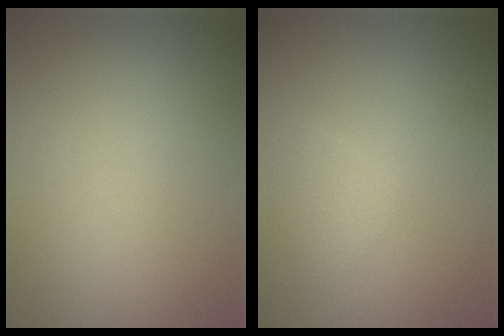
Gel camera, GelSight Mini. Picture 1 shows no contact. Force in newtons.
{"total": 1.4, "press": 1.4, "slide": 0.1}